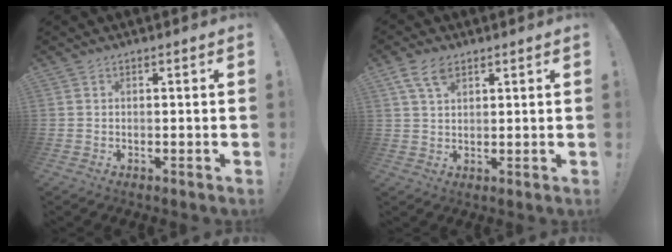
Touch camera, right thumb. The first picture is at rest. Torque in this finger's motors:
{"motor_torque": [-0.12, 0.13, 0.08, -0.01, 0.11]}